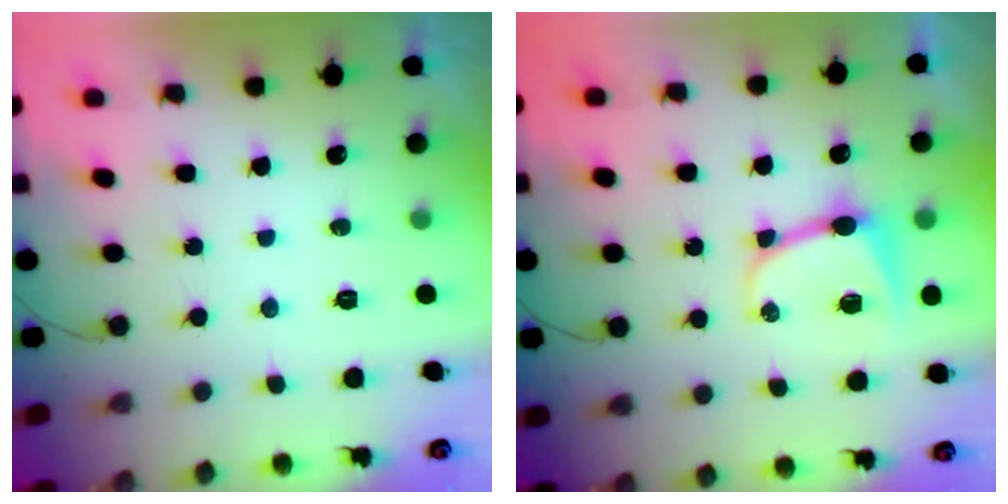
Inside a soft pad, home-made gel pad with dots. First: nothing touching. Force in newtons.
{"total": 7.9, "press": 7.9, "slide": 0.8}